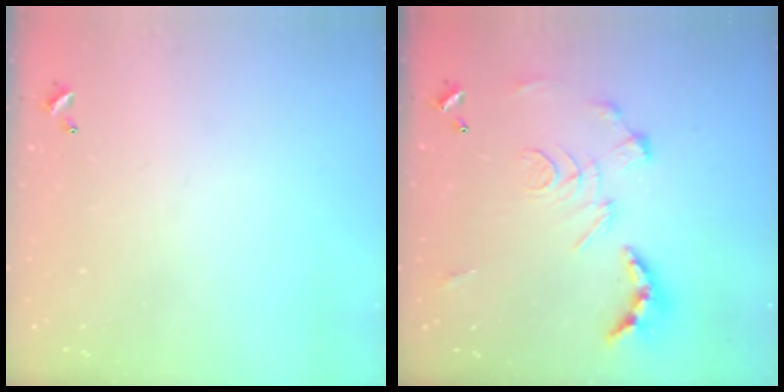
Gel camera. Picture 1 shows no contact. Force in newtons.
{"total": 2.9, "press": 2.3, "slide": 1.7}